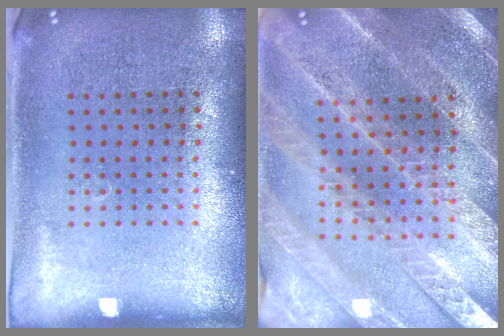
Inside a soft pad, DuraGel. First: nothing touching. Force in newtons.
{"total": 2.8, "press": 2.7, "slide": 0.4}